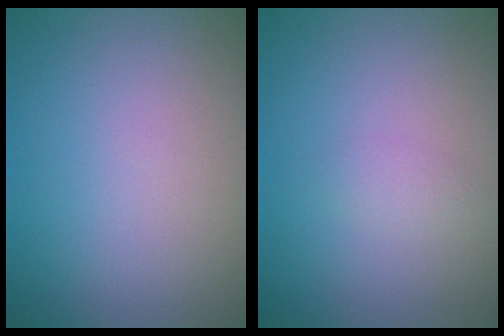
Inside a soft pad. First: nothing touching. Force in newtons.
{"total": 1.0, "press": 1.0, "slide": 0.1}